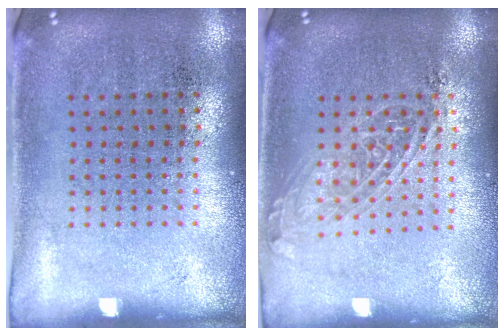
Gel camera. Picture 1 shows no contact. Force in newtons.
{"total": 1.4, "press": 1.3, "slide": 0.7}